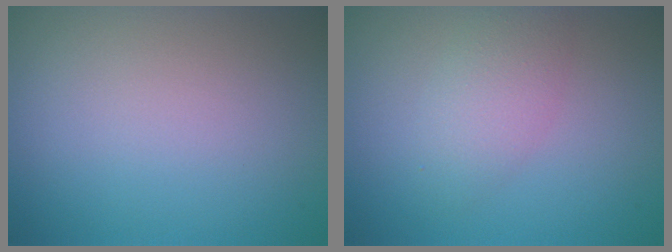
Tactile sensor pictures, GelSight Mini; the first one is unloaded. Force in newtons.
{"total": 2.8, "press": 2.8, "slide": 0.1}